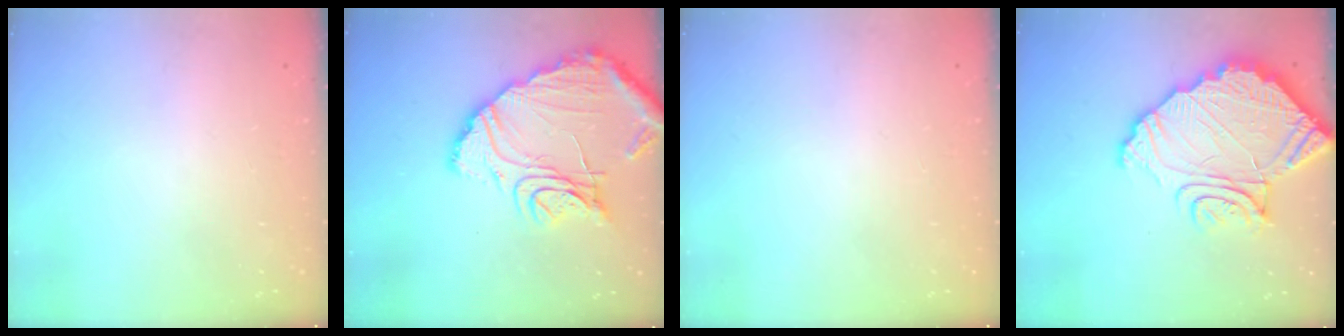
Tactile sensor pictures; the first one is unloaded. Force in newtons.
{"total": 17.8, "press": 17.7, "slide": 1.8}
{"total": 0.0}
{"total": 17.8, "press": 17.8, "slide": 1.3}